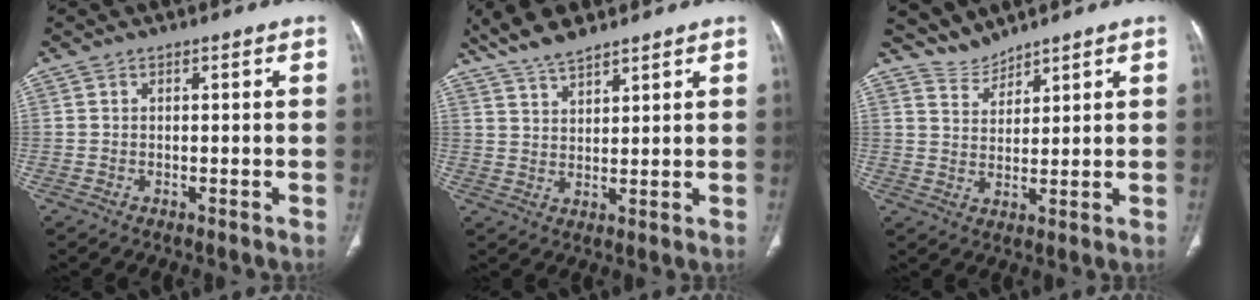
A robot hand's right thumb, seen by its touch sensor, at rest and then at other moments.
{"total": 7.8, "force": [6.5, 2.1, 3.7], "torque": [-0.065, -0.020, 0.129]}
{"total": 3.8, "force": [3.7, 0.5, -0.5], "torque": [0.017, -0.024, 0.082]}